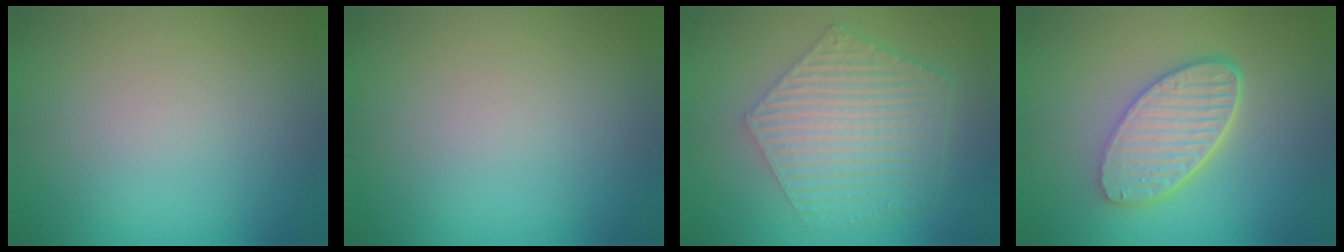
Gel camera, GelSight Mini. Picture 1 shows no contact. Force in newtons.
{"total": 0.0}
{"total": 6.4, "press": 4.6, "slide": 4.5}
{"total": 5.6, "press": 4.4, "slide": 3.5}